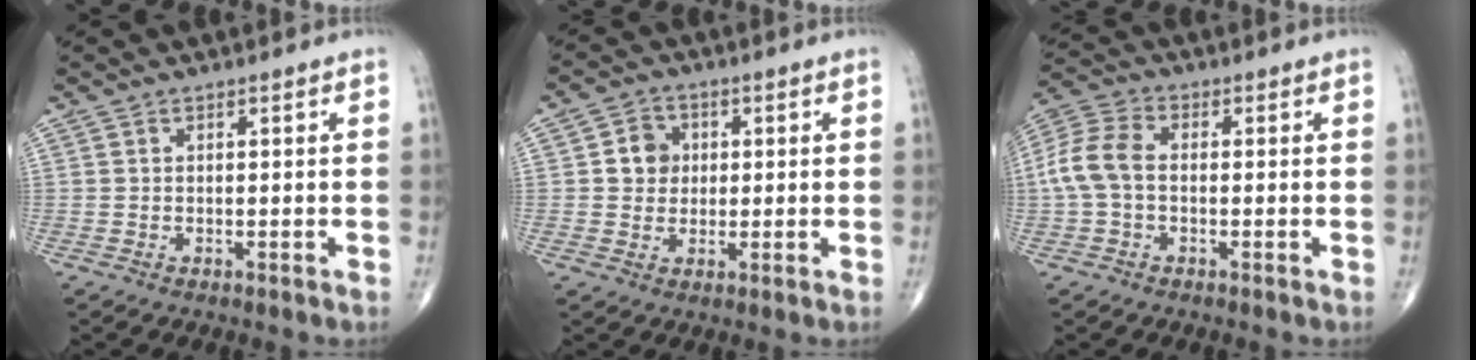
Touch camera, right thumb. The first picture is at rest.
{"total": 5.4, "force": [0.8, 4.8, 2.3], "torque": [-0.010, 0.003, 0.007]}
{"total": 8.0, "force": [-0.4, 5.2, 6.1], "torque": [-0.131, 0.022, -0.019]}